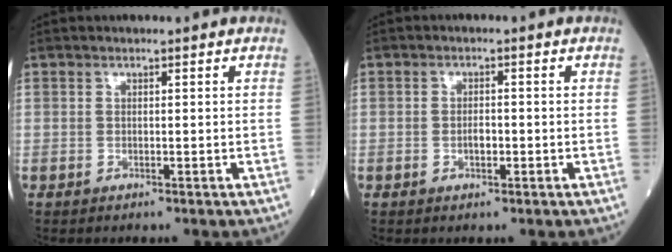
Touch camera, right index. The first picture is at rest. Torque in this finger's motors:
{"motor_torque": [-0.06, -0.03, 0.12, 0.03]}